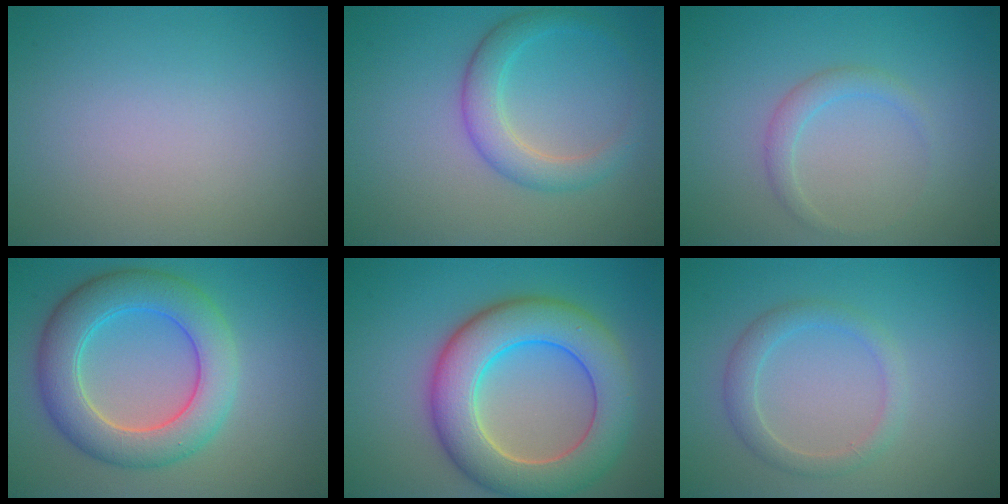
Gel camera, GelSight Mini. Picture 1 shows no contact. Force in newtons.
{"total": 3.3, "press": 3.3, "slide": 0.1}
{"total": 1.5, "press": 1.5, "slide": 0.1}
{"total": 7.1, "press": 7.1, "slide": 0.1}
{"total": 9.2, "press": 9.2, "slide": 0.6}
{"total": 2.3, "press": 2.3, "slide": 0.0}